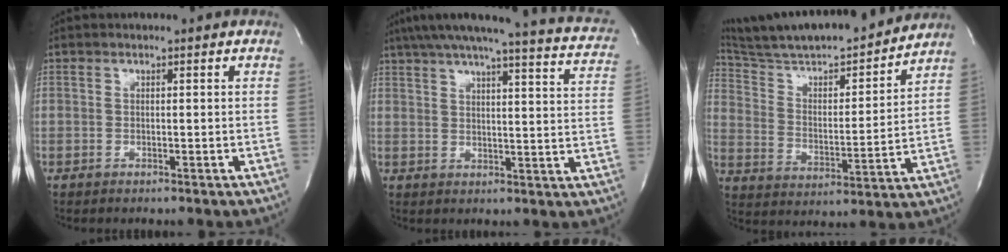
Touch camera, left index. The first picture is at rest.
{"total": 23.9, "force": [20.8, 2.7, 11.6], "torque": [-0.166, -0.017, 0.242]}
{"total": 23.5, "force": [21.2, 2.4, 9.9], "torque": [-0.174, 0.001, 0.330]}